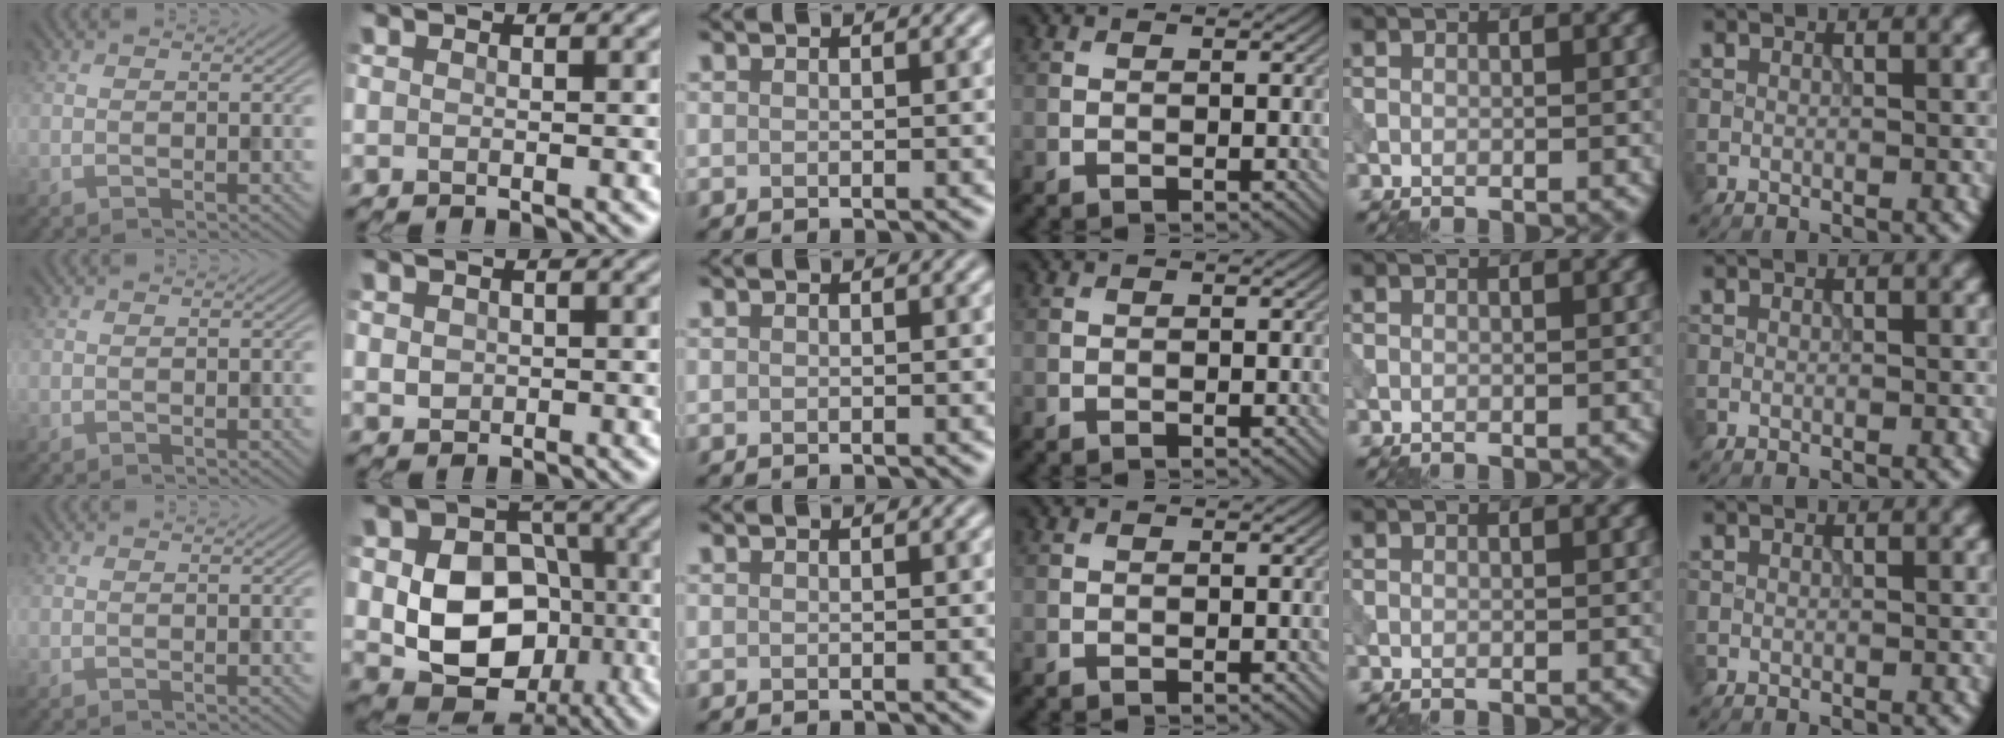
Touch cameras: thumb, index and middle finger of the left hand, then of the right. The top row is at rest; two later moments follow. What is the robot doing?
{"motion": "press", "object": "tv remote"}